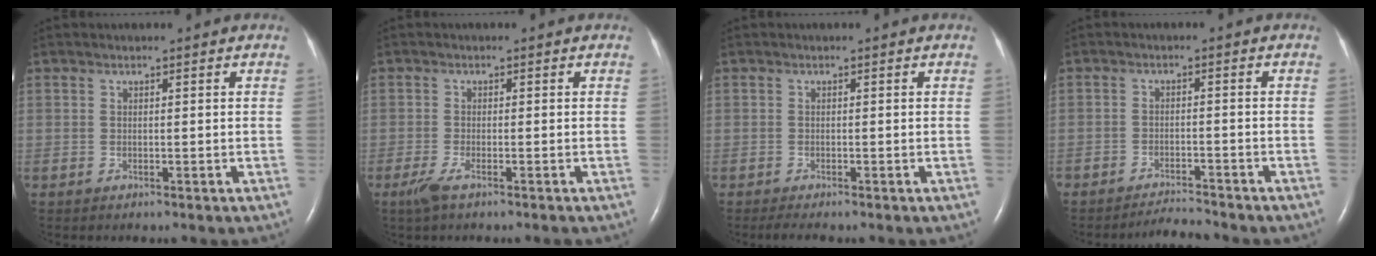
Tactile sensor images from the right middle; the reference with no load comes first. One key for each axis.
{"total": 2.6, "fx": -1.7, "fy": 0.2, "fz": 1.9, "tx": -0.049, "ty": -0.008, "tz": -0.039}
{"total": 1.8, "fx": -1.5, "fy": 0.2, "fz": 1.0, "tx": -0.022, "ty": -0.007, "tz": -0.023}
{"total": 3.2, "fx": -3.1, "fy": -0.5, "fz": 0.0, "tx": -0.006, "ty": -0.017, "tz": -0.051}